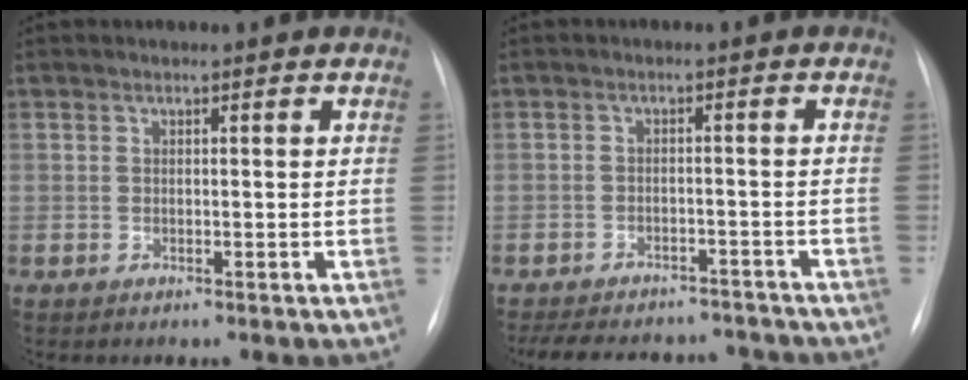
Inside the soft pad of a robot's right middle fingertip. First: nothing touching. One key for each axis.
{"total": 15.5, "fx": -13.8, "fy": 5.5, "fz": 4.6, "tx": -0.108, "ty": 0.006, "tz": -0.177}